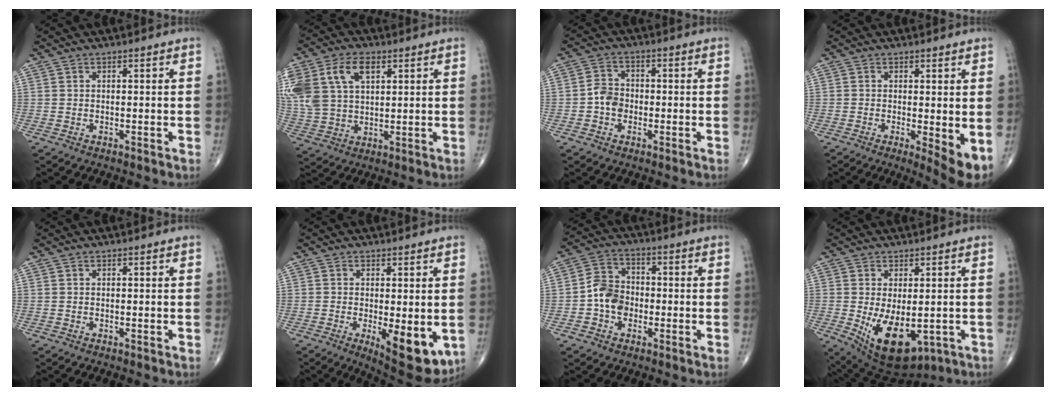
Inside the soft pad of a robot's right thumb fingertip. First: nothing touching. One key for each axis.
{"total": 17.1, "fx": 6.3, "fy": 10.8, "fz": 11.6, "tx": -0.268, "ty": 0.011, "tz": 0.124}
{"total": 4.5, "fx": -1.1, "fy": 3.7, "fz": 2.3, "tx": -0.028, "ty": 0.016, "tz": -0.027}
{"total": 5.5, "fx": -0.5, "fy": 1.5, "fz": 5.3, "tx": -0.080, "ty": -0.017, "tz": -0.011}
{"total": 0.0}
{"total": 10.9, "fx": -2.5, "fy": 4.1, "fz": 9.8, "tx": -0.127, "ty": -0.023, "tz": -0.024}
{"total": 7.7, "fx": -1.7, "fy": 6.1, "fz": 4.3, "tx": -0.057, "ty": 0.028, "tz": -0.042}
{"total": 12.6, "fx": -2.7, "fy": 6.8, "fz": 10.2, "tx": -0.161, "ty": -0.015, "tz": -0.018}